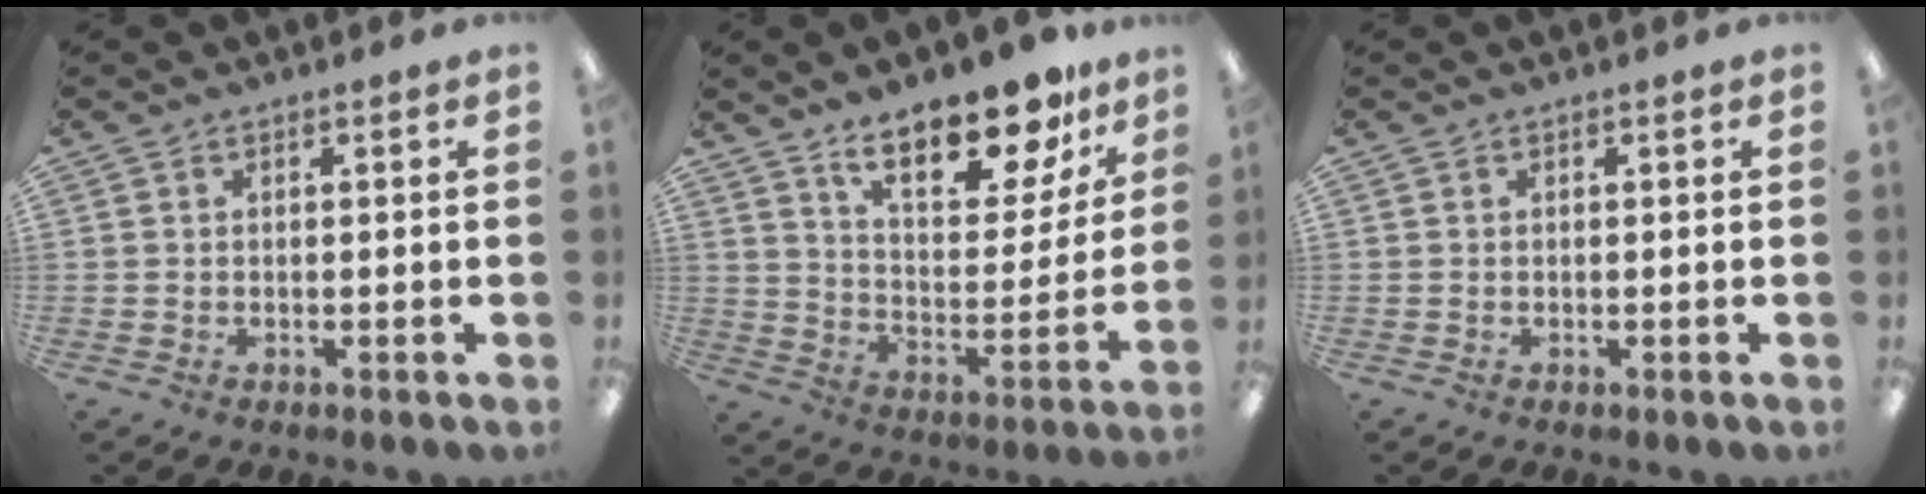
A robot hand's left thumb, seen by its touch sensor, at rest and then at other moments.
{"total": 19.6, "force": [14.8, 7.7, 10.2], "torque": [-0.153, -0.091, 0.252]}
{"total": 0.0}